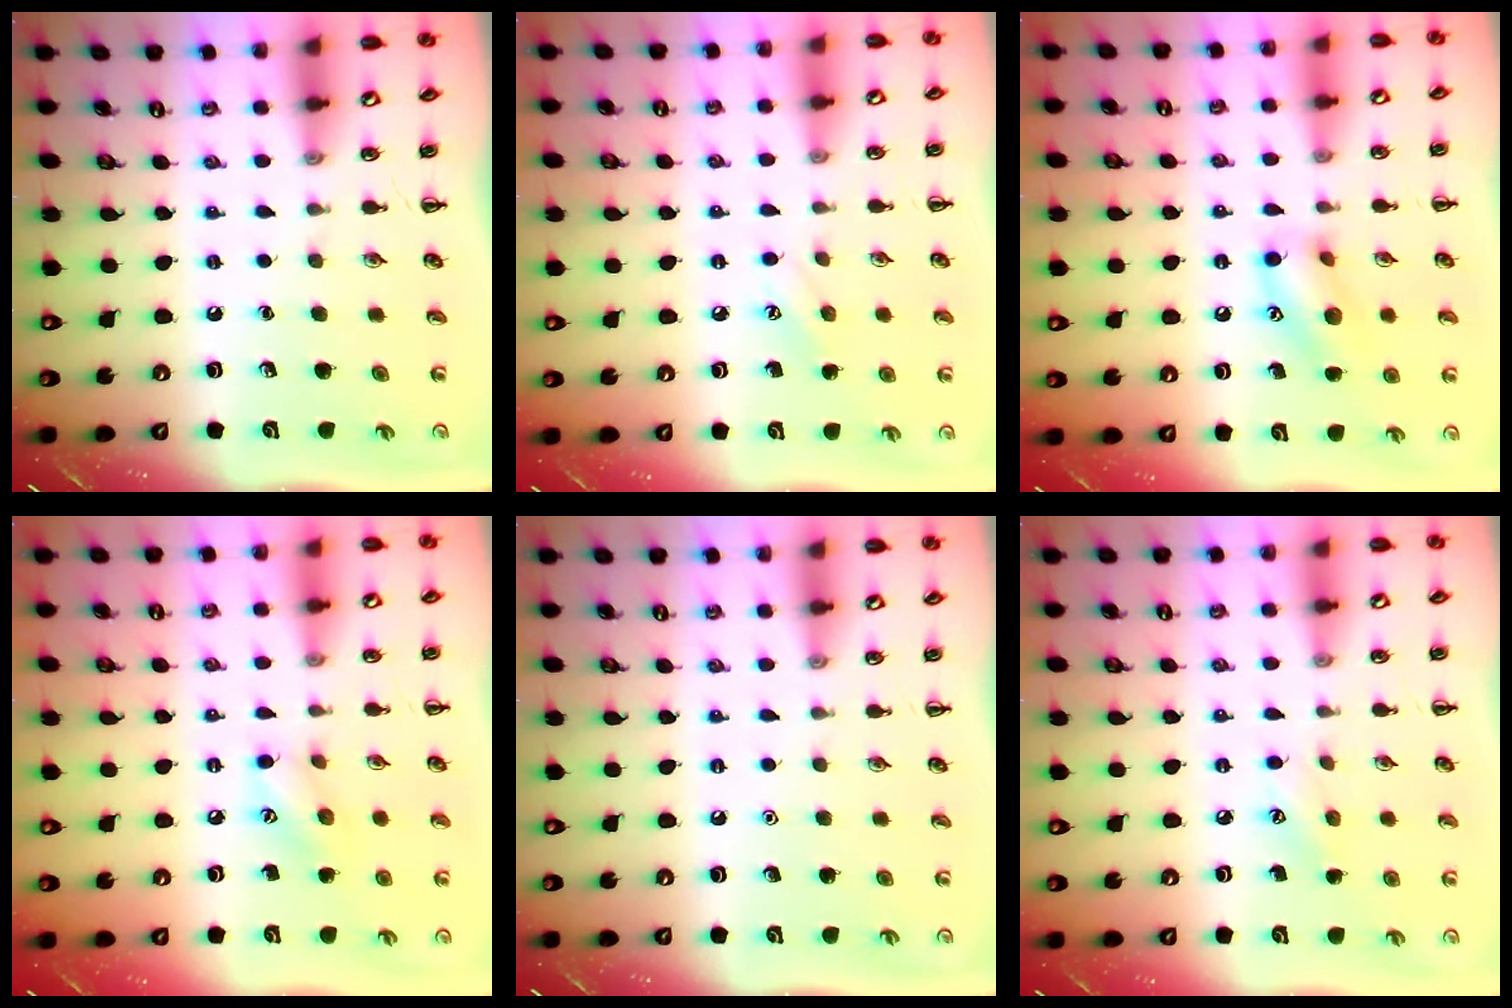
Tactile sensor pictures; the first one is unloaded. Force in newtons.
{"total": 6.6, "press": 6.4, "slide": 1.7}
{"total": 12.6, "press": 12.5, "slide": 1.6}
{"total": 7.4, "press": 7.3, "slide": 0.6}
{"total": 1.6, "press": 1.6, "slide": 0.1}
{"total": 5.5, "press": 5.4, "slide": 1.2}